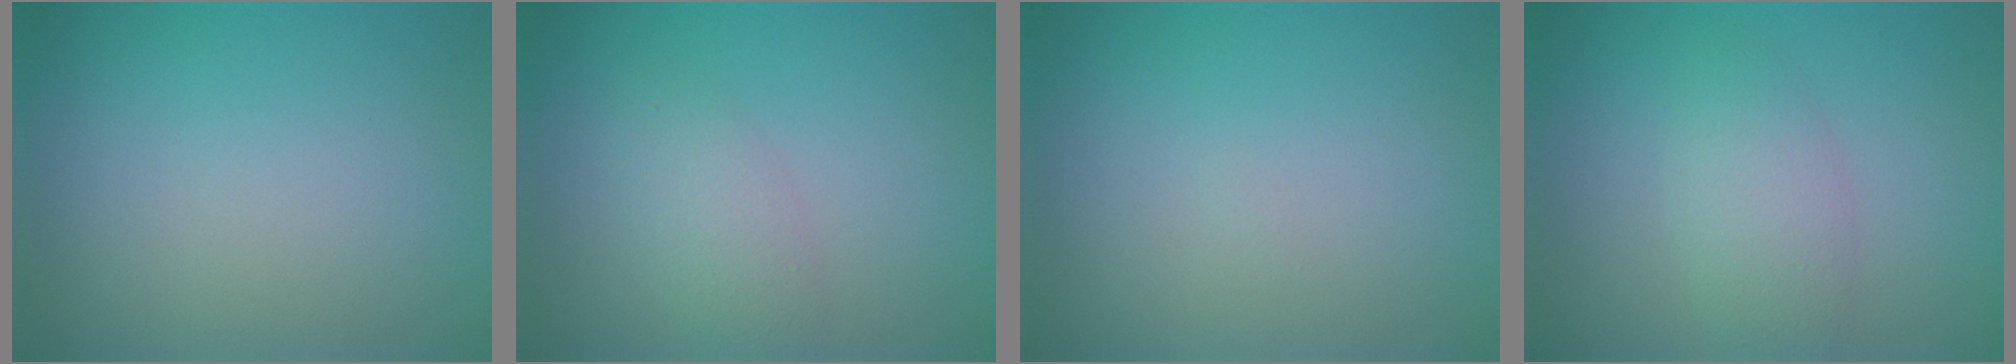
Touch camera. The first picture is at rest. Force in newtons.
{"total": 2.3, "press": 2.3, "slide": 0.1}
{"total": 0.0}
{"total": 3.0, "press": 3.0, "slide": 0.2}